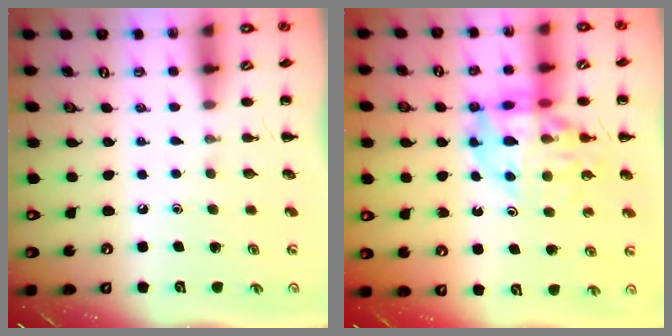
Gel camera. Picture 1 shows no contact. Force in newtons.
{"total": 16.0, "press": 15.6, "slide": 3.8}